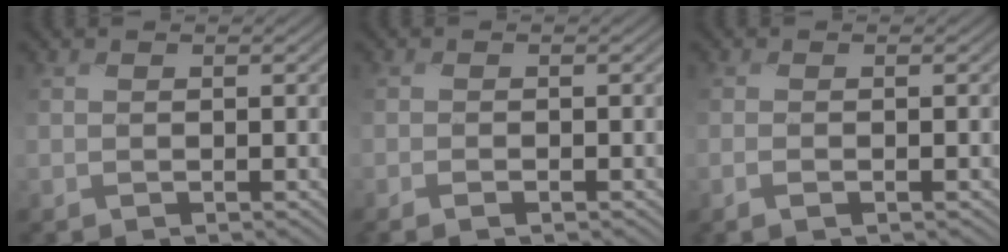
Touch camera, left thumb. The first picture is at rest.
{"total": 0.7, "force": [-0.6, -0.3, 0.2], "torque": [0.001, 0.009, -0.016]}
{"total": 0.9, "force": [-0.5, -0.4, 0.7], "torque": [-0.017, 0.005, -0.015]}